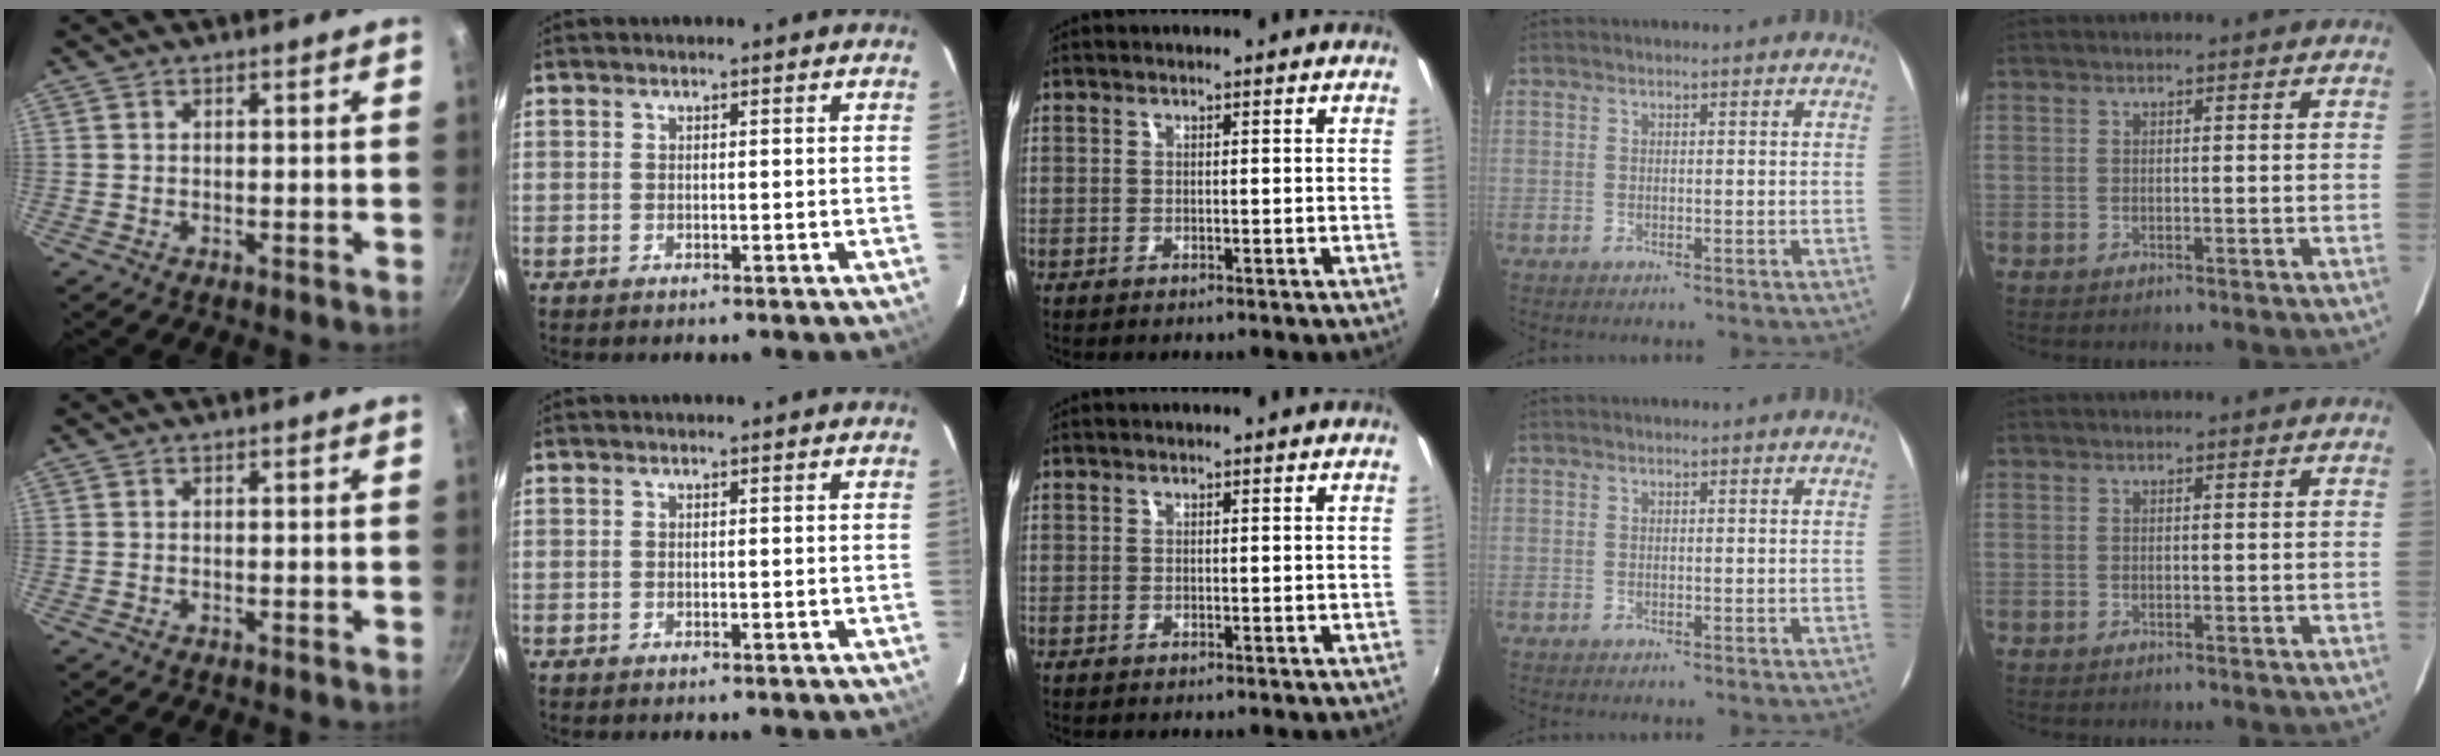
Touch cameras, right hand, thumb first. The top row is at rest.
{}